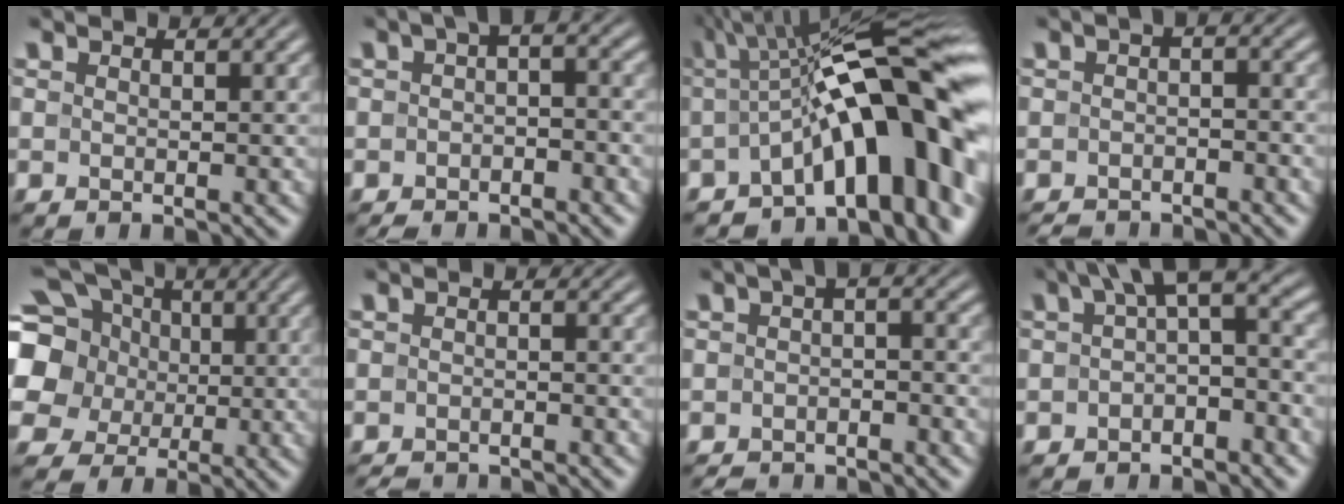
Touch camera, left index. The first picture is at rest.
{"total": 3.4, "force": [-1.1, 1.7, 2.8], "torque": [-0.037, 0.009, -0.027]}
{"total": 15.3, "force": [-1.9, 5.3, 14.2], "torque": [-0.161, 0.023, -0.037]}
{"total": 3.0, "force": [-2.2, 1.0, 1.7], "torque": [-0.025, 0.000, -0.041]}
{"total": 13.9, "force": [2.7, 12.1, 6.3], "torque": [-0.170, 0.023, 0.017]}
{"total": 2.9, "force": [-2.8, 0.4, 0.7], "torque": [-0.011, -0.009, -0.046]}
{"total": 3.3, "force": [-1.9, 1.4, 2.3], "torque": [-0.031, 0.004, -0.039]}
{"total": 5.9, "force": [0.7, 2.6, 5.2], "torque": [-0.065, 0.016, -0.003]}